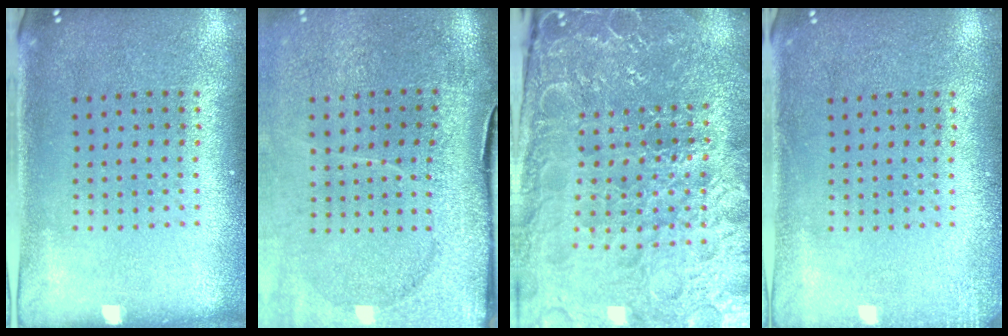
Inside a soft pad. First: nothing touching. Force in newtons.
{"total": 4.4, "press": 3.5, "slide": 2.6}
{"total": 5.1, "press": 4.9, "slide": 1.6}
{"total": 1.4, "press": 1.4, "slide": 0.2}